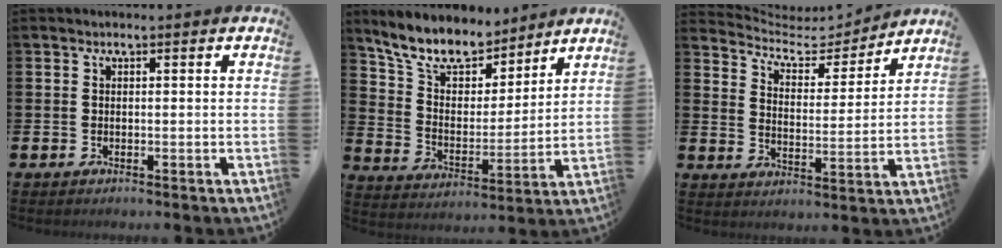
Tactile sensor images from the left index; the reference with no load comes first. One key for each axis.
{"total": 10.4, "fx": 9.2, "fy": 3.7, "fz": 3.1, "tx": -0.107, "ty": -0.056, "tz": 0.167}
{"total": 5.3, "fx": 4.7, "fy": 2.1, "fz": 1.1, "tx": -0.043, "ty": -0.045, "tz": 0.073}